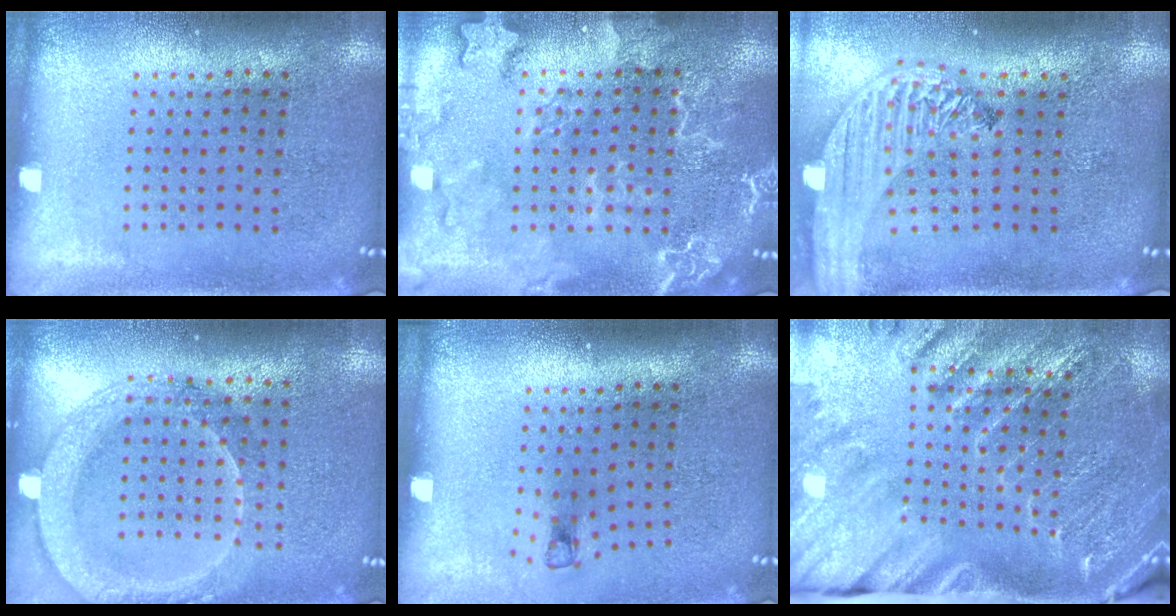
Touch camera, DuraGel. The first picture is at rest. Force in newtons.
{"total": 2.5, "press": 2.4, "slide": 0.4}
{"total": 2.9, "press": 2.2, "slide": 1.8}
{"total": 2.0, "press": 1.9, "slide": 0.8}
{"total": 0.8, "press": 0.4, "slide": 0.7}
{"total": 2.9, "press": 2.9, "slide": 0.5}